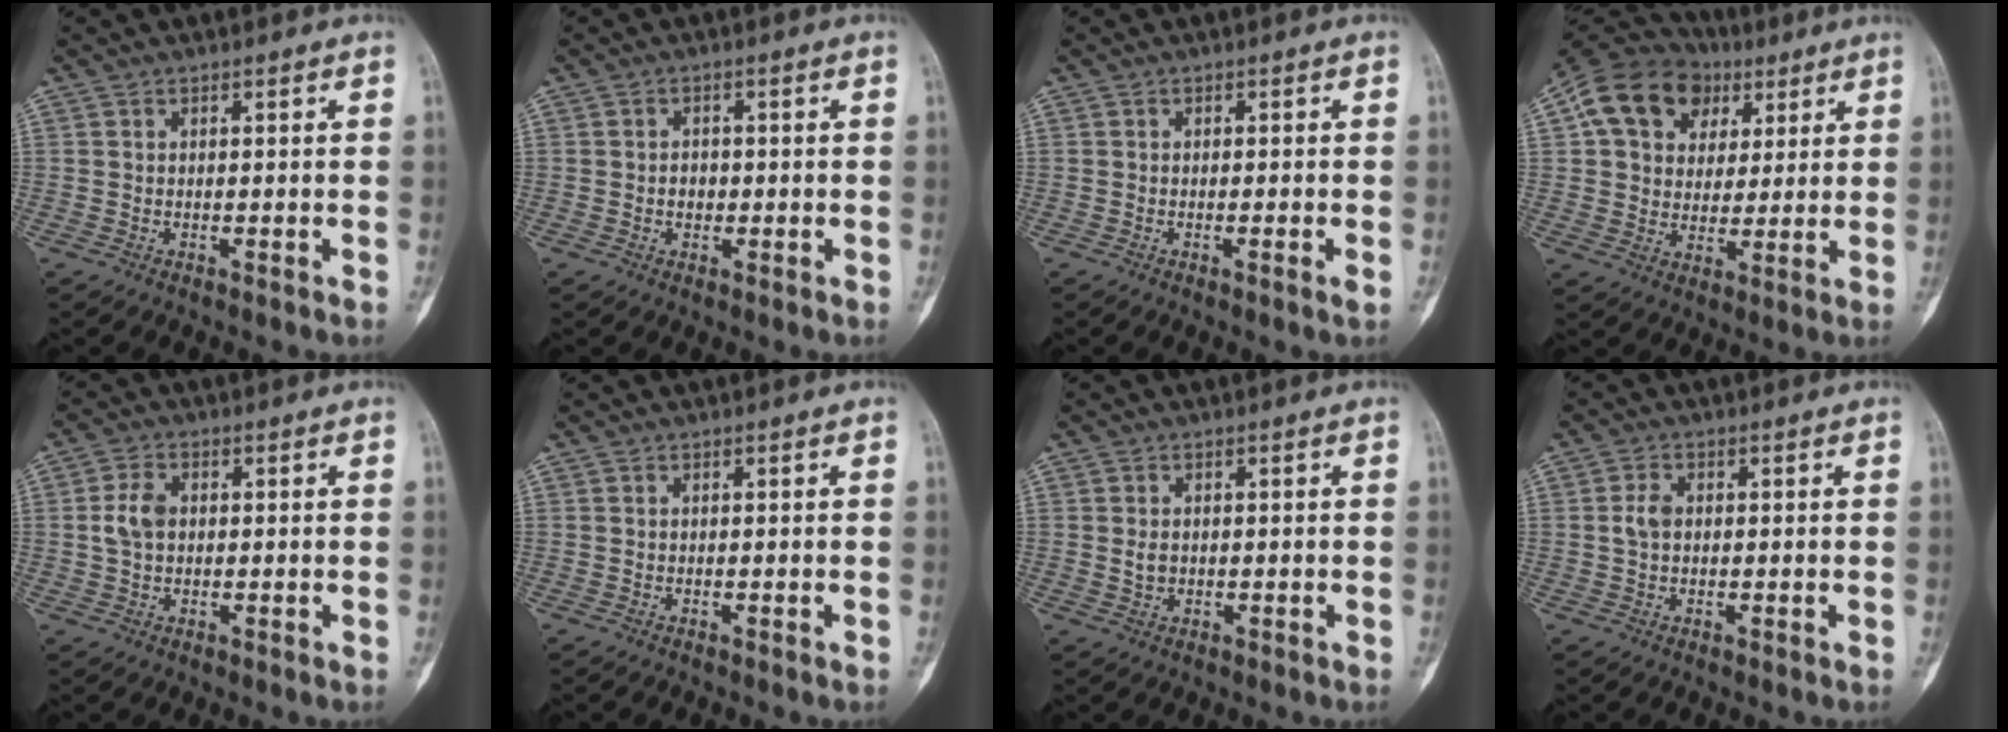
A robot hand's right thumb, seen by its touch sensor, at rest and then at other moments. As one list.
[{"total": 2.2, "force": [-0.2, 1.8, 1.2], "torque": [-0.008, 0.005, -0.004]}, {"total": 1.5, "force": [-0.5, 0.1, 1.5], "torque": [-0.030, -0.004, -0.009]}, {"total": 16.8, "force": [6.4, 12.9, 8.7], "torque": [-0.127, 0.014, 0.106]}, {"total": 4.6, "force": [0.4, 3.1, 3.3], "torque": [-0.067, 0.008, 0.004]}, {"total": 0.0}, {"total": 2.1, "force": [0.2, 1.6, 1.4], "torque": [-0.018, -0.001, 0.007]}, {"total": 2.8, "force": [0.2, 1.9, 2.0], "torque": [-0.042, 0.005, 0.000]}]